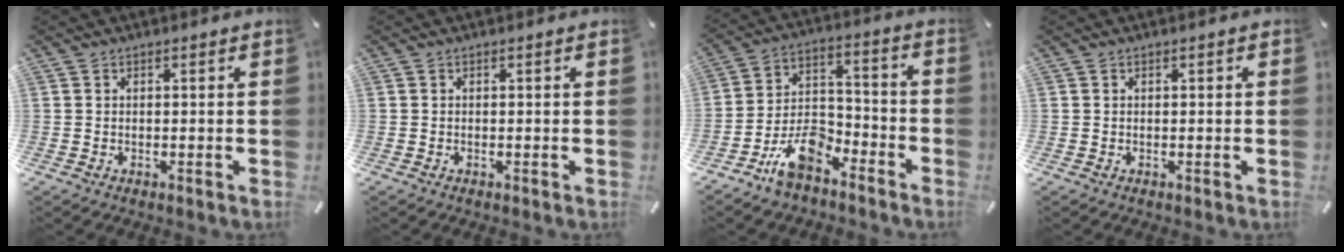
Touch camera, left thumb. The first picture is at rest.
{"total": 0.0}
{"total": 11.7, "force": [-8.5, 5.9, 5.5], "torque": [-0.092, 0.049, -0.154]}
{"total": 0.0}